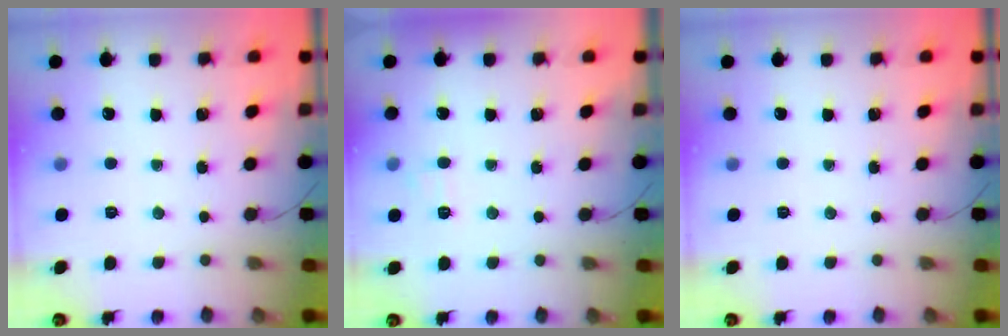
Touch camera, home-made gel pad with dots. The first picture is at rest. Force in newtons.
{"total": 5.6, "press": 5.4, "slide": 1.4}
{"total": 0.0}